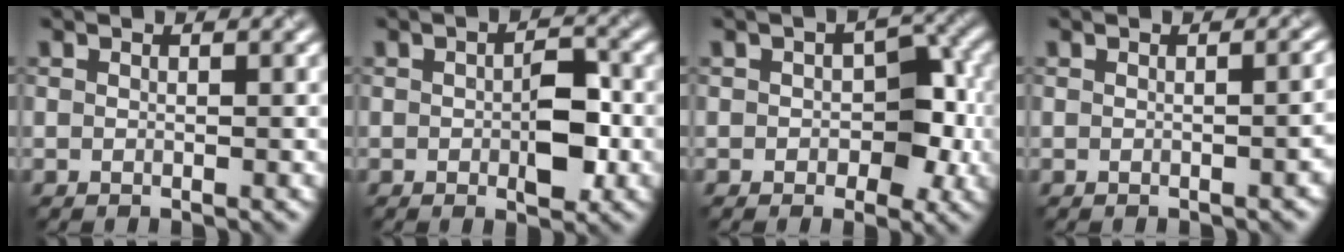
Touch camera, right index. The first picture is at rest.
{"total": 3.9, "force": [-0.6, 1.9, 3.4], "torque": [-0.054, -0.003, -0.008]}
{"total": 4.7, "force": [-0.6, 3.1, 3.5], "torque": [-0.035, -0.003, -0.009]}
{"total": 2.3, "force": [-0.5, 1.0, 1.9], "torque": [-0.014, 0.002, -0.001]}